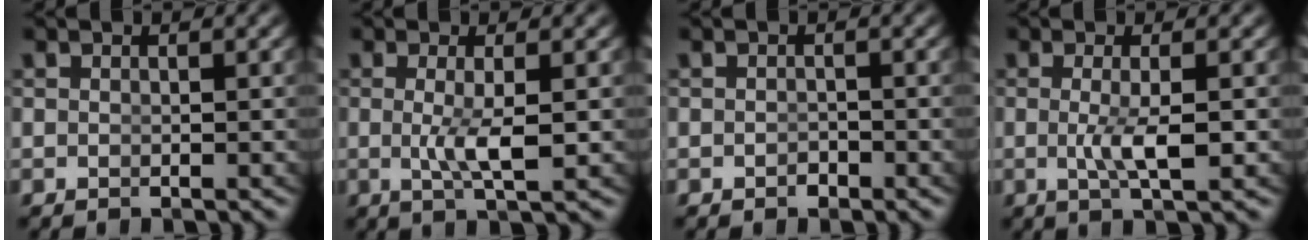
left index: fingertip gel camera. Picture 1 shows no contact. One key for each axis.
{"total": 3.0, "fx": -0.3, "fy": 0.0, "fz": 3.0, "tx": -0.061, "ty": -0.017, "tz": 0.006}
{"total": 0.7, "fx": -0.7, "fy": 0.0, "fz": -0.1, "tx": 0.003, "ty": -0.008, "tz": -0.005}
{"total": 2.9, "fx": -0.5, "fy": 0.0, "fz": 2.9, "tx": -0.058, "ty": -0.013, "tz": 0.000}